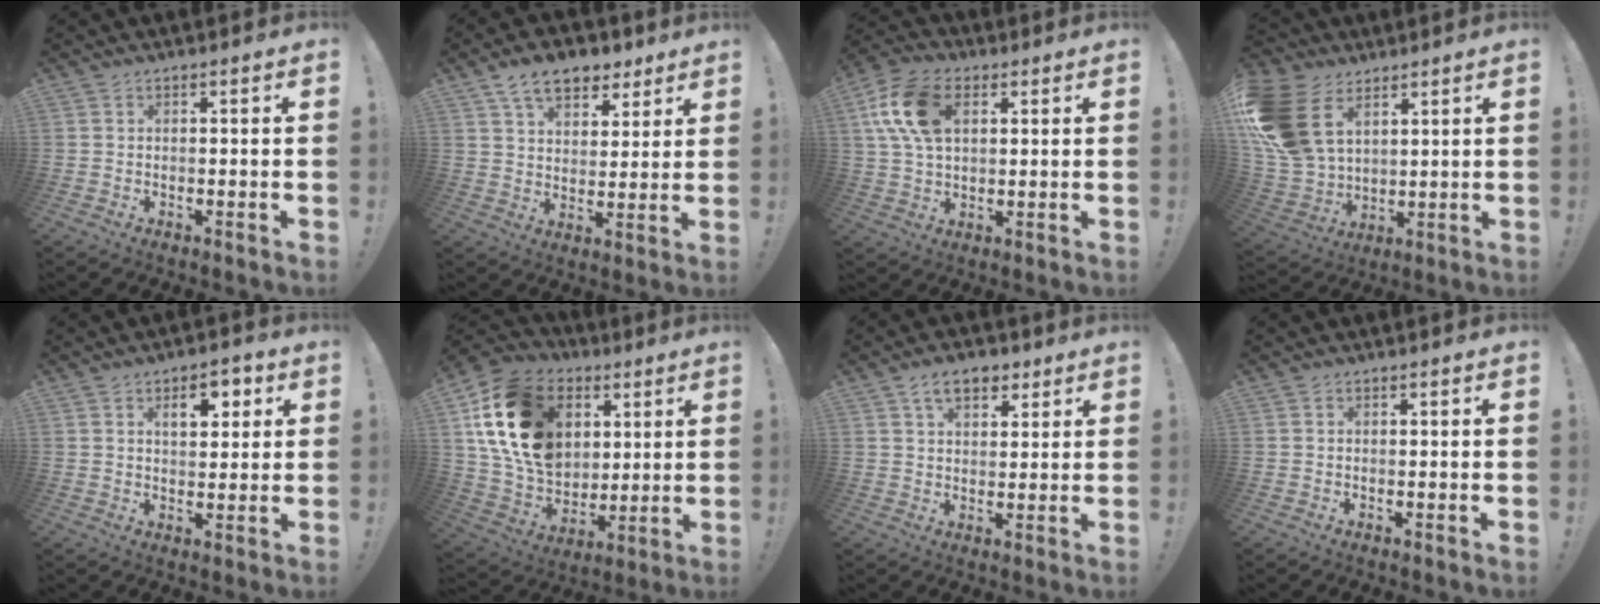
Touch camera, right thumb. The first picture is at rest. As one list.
[{"total": 11.6, "force": [7.3, 6.8, 6.0], "torque": [-0.093, -0.033, 0.137]}, {"total": 15.3, "force": [4.7, 9.7, 10.9], "torque": [-0.207, -0.001, 0.089]}, {"total": 19.9, "force": [7.9, 13.7, 12.1], "torque": [-0.240, -0.042, 0.151]}, {"total": 7.8, "force": [3.1, 4.5, 5.6], "torque": [-0.066, -0.006, 0.048]}, {"total": 22.7, "force": [7.5, 17.3, 12.6], "torque": [-0.222, -0.024, 0.162]}, {"total": 8.4, "force": [4.6, 5.0, 4.9], "torque": [-0.063, -0.009, 0.084]}, {"total": 0.0}]